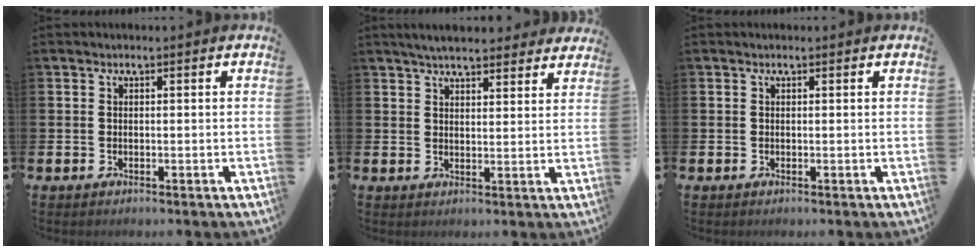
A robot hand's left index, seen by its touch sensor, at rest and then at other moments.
{"total": 5.0, "force": [4.7, 0.8, 1.2], "torque": [-0.034, -0.015, 0.086]}
{"total": 0.0}